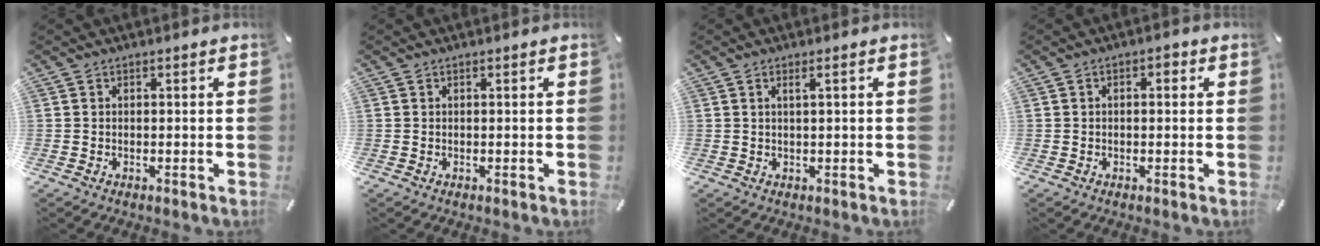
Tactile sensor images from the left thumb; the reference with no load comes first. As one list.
[{"total": 0.0}, {"total": 1.8, "force": [0.4, 0.1, 1.7], "torque": [-0.034, -0.002, 0.007]}, {"total": 1.6, "force": [-0.1, 1.0, 1.2], "torque": [-0.017, 0.005, -0.005]}]